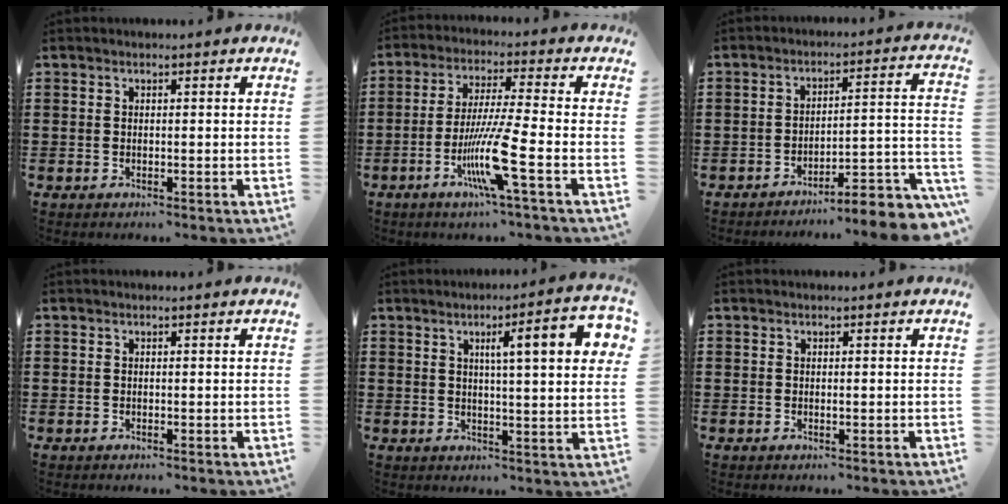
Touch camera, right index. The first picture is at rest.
{"total": 10.4, "force": [-4.2, 0.1, 9.5], "torque": [-0.190, -0.015, -0.083]}
{"total": 5.8, "force": [-5.0, 0.7, 3.0], "torque": [-0.045, -0.014, -0.095]}
{"total": 0.0}
{"total": 9.4, "force": [3.3, 1.5, 8.7], "torque": [-0.146, 0.000, 0.047]}
{"total": 0.0}